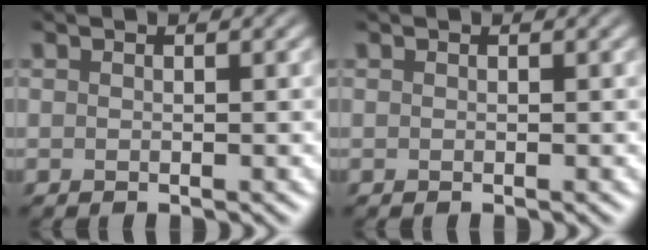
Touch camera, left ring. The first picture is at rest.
{"total": 0.0}